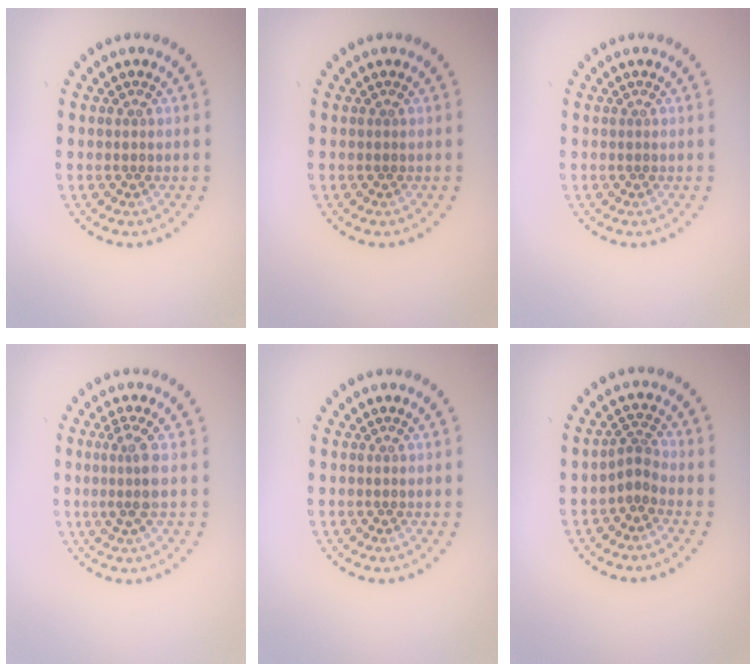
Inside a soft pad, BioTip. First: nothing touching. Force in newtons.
{"total": 0.0}
{"total": 0.0}
{"total": 2.4, "press": 1.9, "slide": 1.5}
{"total": 0.0}
{"total": 1.9, "press": 1.2, "slide": 1.5}